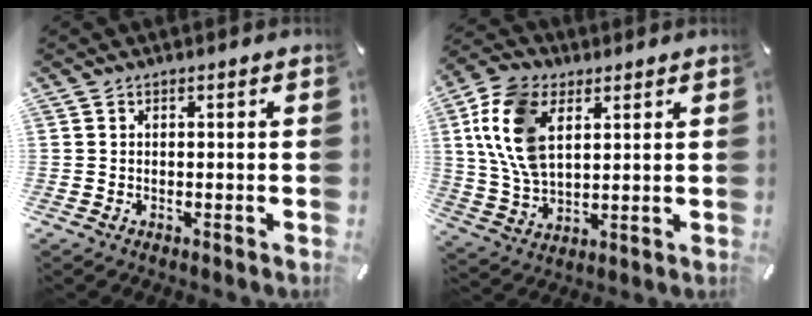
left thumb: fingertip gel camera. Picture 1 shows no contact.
{"total": 13.7, "force": [4.6, 9.0, 9.2], "torque": [-0.231, -0.002, 0.082]}